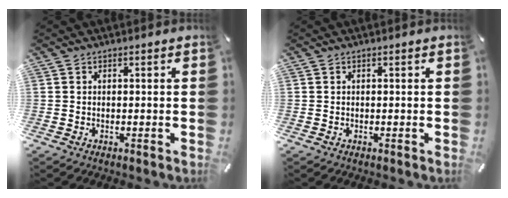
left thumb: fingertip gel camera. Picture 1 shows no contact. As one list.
[{"total": 0.0}]